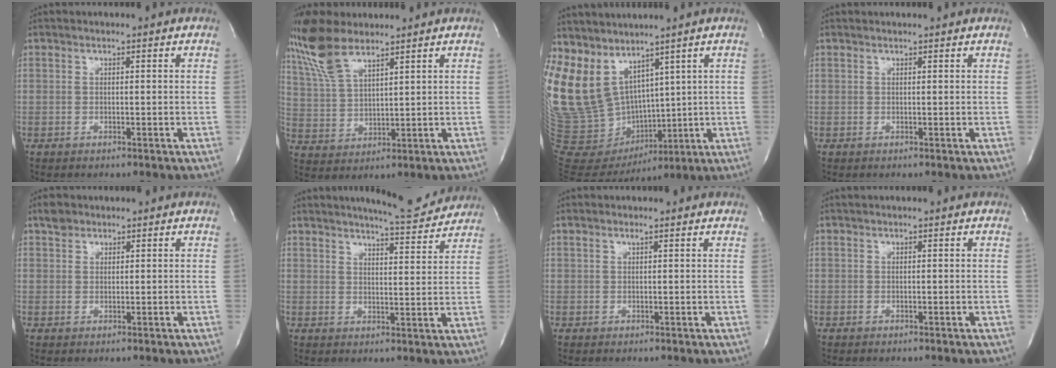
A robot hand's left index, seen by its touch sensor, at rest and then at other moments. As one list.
[{"total": 9.3, "force": [7.3, 2.6, 5.1], "torque": [-0.120, 0.014, 0.155]}, {"total": 19.6, "force": [11.9, 12.7, 9.1], "torque": [-0.241, 0.022, 0.263]}, {"total": 1.2, "force": [1.2, 0.0, 0.2], "torque": [-0.007, 0.011, 0.018]}, {"total": 2.0, "force": [1.4, 1.3, 0.3], "torque": [-0.005, 0.007, 0.023]}, {"total": 9.4, "force": [9.0, 0.6, 2.4], "torque": [-0.033, -0.023, 0.114]}, {"total": 1.0, "force": [0.9, 0.2, 0.3], "torque": [-0.013, 0.009, 0.017]}, {"total": 1.6, "force": [1.4, 0.1, 0.7], "torque": [-0.008, 0.023, 0.022]}]